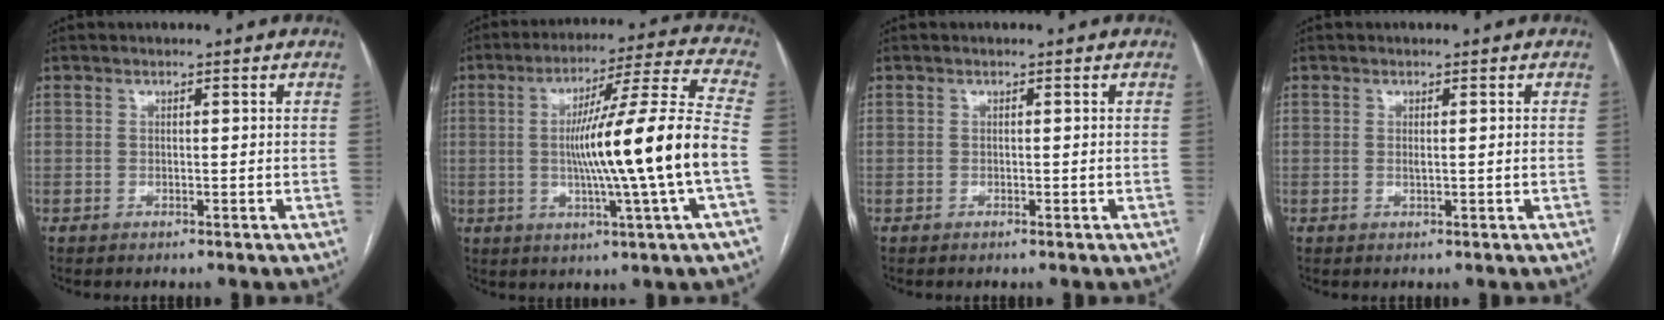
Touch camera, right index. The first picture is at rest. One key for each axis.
{"total": 17.8, "fx": -2.2, "fy": -1.9, "fz": 17.5, "tx": -0.281, "ty": -0.001, "tz": -0.042}
{"total": 0.0}
{"total": 0.9, "fx": 0.0, "fy": 0.0, "fz": 0.9, "tx": -0.022, "ty": -0.004, "tz": 0.002}